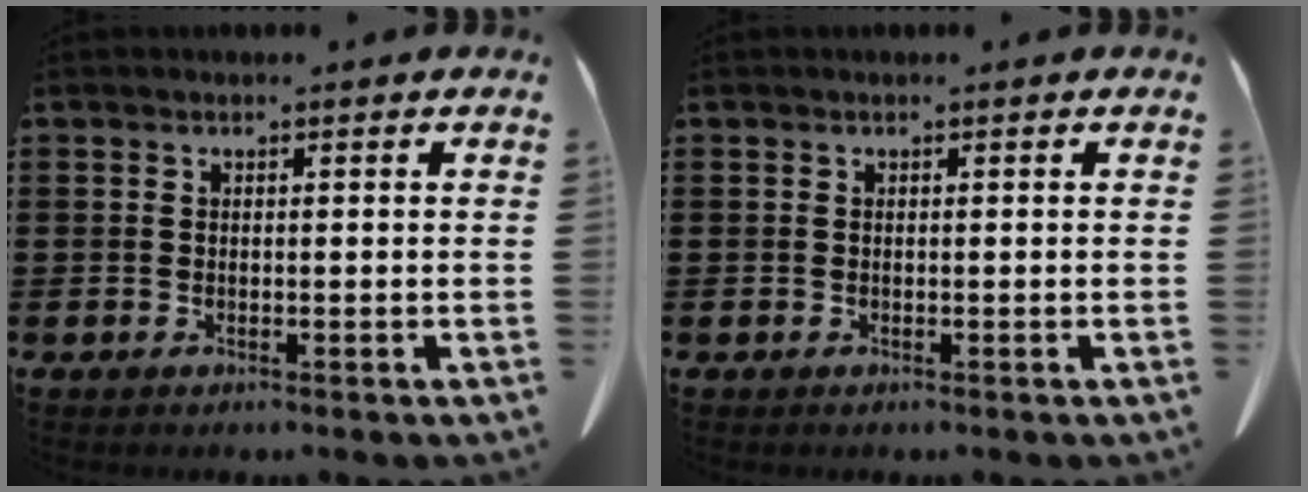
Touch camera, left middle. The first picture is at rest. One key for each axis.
{"total": 0.0}